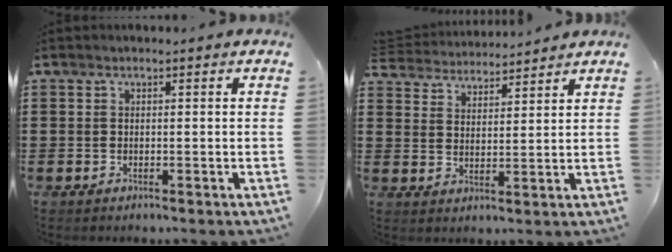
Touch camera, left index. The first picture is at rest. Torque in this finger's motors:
{"motor_torque": [0.30, 0.31, -0.30, -0.10]}